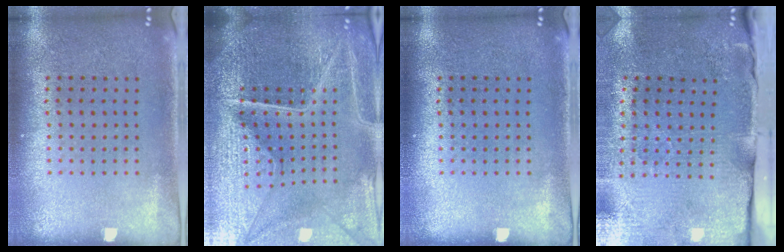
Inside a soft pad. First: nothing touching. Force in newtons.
{"total": 6.3, "press": 5.6, "slide": 2.9}
{"total": 0.0}
{"total": 4.8, "press": 3.9, "slide": 2.8}